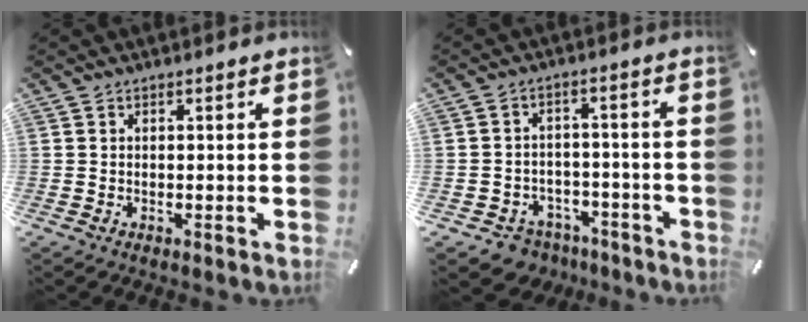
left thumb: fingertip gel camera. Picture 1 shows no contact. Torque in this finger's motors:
{"motor_torque": [0.02, 0.14, -0.26, 0.33, 0.04]}